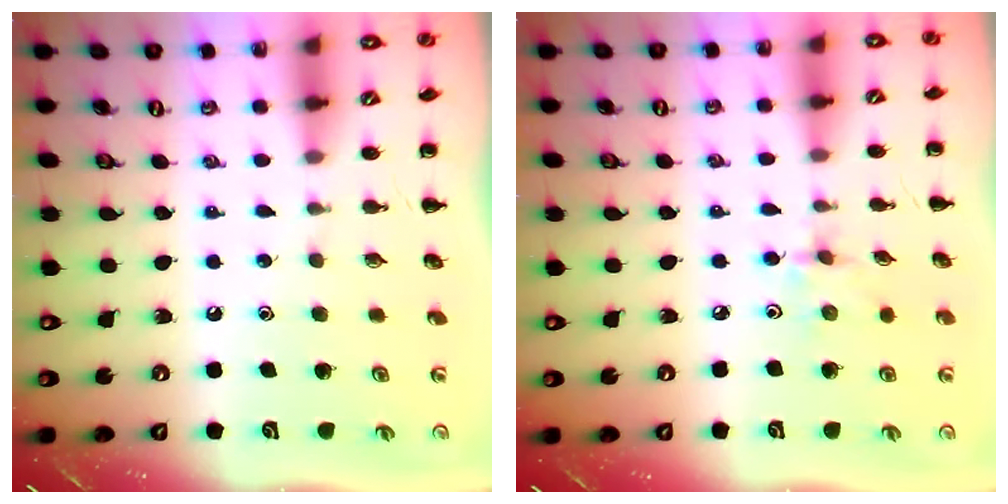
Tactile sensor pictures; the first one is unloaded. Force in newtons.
{"total": 2.9, "press": 2.7, "slide": 0.9}